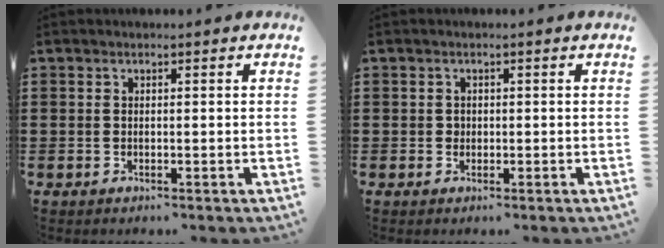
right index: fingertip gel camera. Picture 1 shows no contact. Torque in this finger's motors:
{"motor_torque": [0.22, -0.23, 0.00, 0.00]}